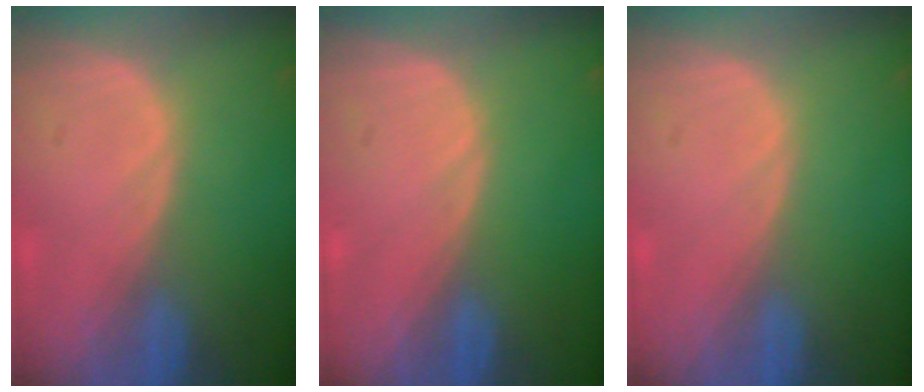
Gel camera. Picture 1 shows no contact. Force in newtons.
{"total": 0.0}
{"total": 0.0}